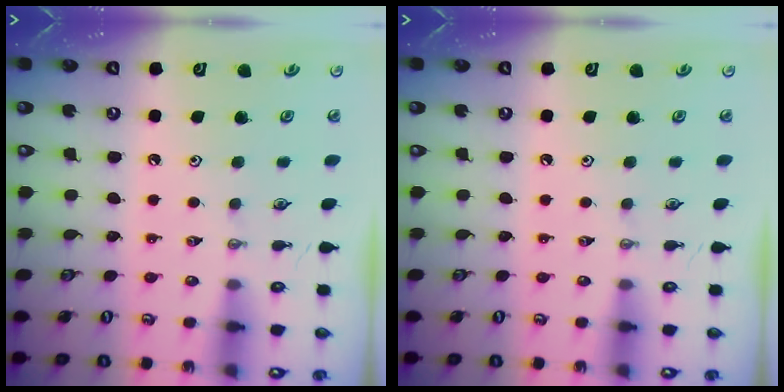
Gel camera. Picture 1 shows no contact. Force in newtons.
{"total": 0.0}